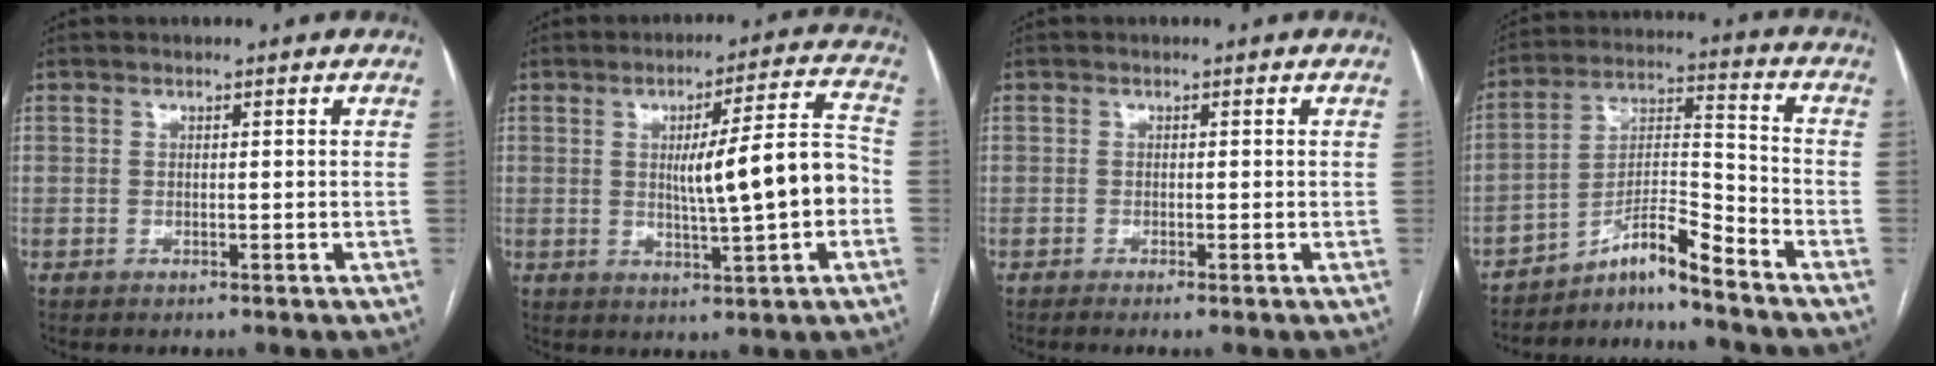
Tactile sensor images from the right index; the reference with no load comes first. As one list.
[{"total": 11.3, "force": [-1.0, 0.8, 11.3], "torque": [-0.166, 0.016, -0.011]}, {"total": 0.9, "force": [-0.5, -0.1, 0.7], "torque": [-0.014, -0.001, -0.010]}, {"total": 8.9, "force": [-7.5, -0.4, 4.7], "torque": [-0.090, 0.011, -0.130]}]